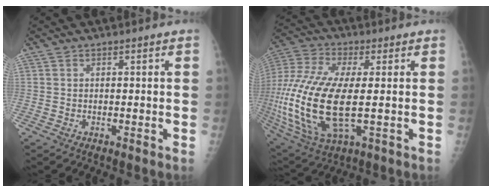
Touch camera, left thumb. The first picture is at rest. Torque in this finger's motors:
{"motor_torque": [-0.04, 1.96, 2.55, 0.22, 0.96]}